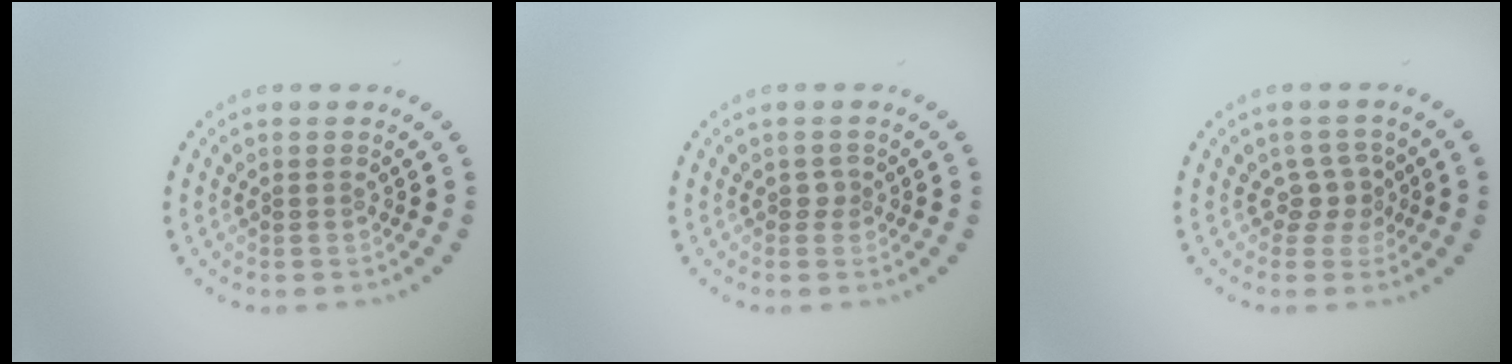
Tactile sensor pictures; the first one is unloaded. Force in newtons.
{"total": 0.8, "press": 0.6, "slide": 0.6}
{"total": 2.0, "press": 1.6, "slide": 1.3}